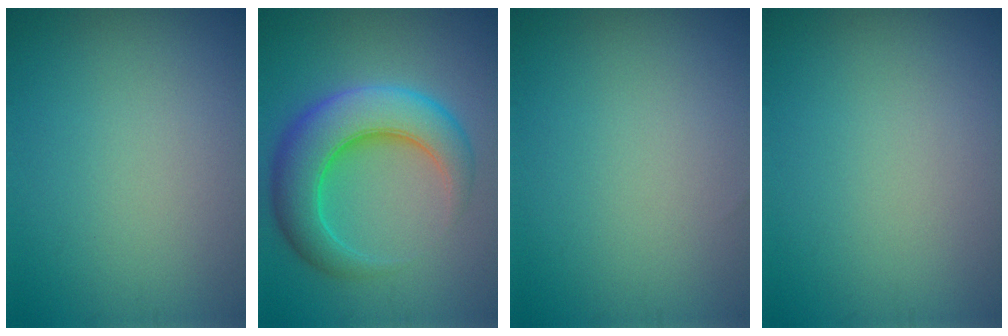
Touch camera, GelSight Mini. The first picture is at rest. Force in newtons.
{"total": 8.0, "press": 8.0, "slide": 0.1}
{"total": 0.0}
{"total": 0.0}